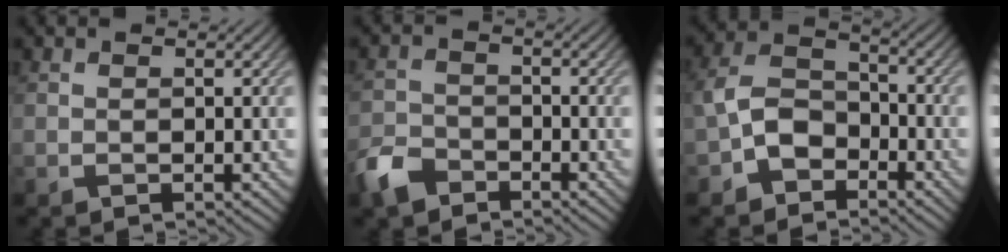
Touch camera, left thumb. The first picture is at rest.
{"total": 4.8, "force": [-3.5, 2.6, 1.9], "torque": [-0.045, -0.005, -0.081]}
{"total": 6.0, "force": [-3.1, 4.0, 3.4], "torque": [-0.070, 0.006, -0.073]}